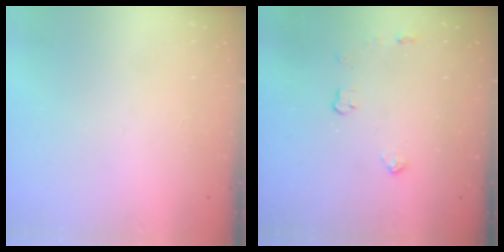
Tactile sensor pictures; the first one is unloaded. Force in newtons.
{"total": 3.6, "press": 3.5, "slide": 0.6}